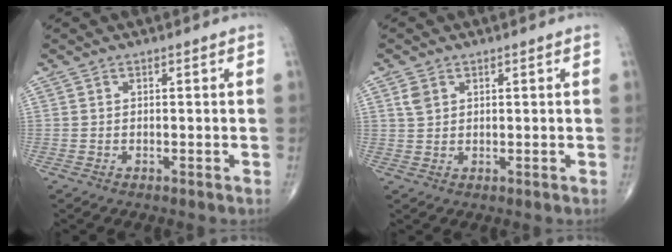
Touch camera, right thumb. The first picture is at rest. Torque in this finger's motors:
{"motor_torque": [-0.51, 0.46, -0.01, -0.09, 0.01]}